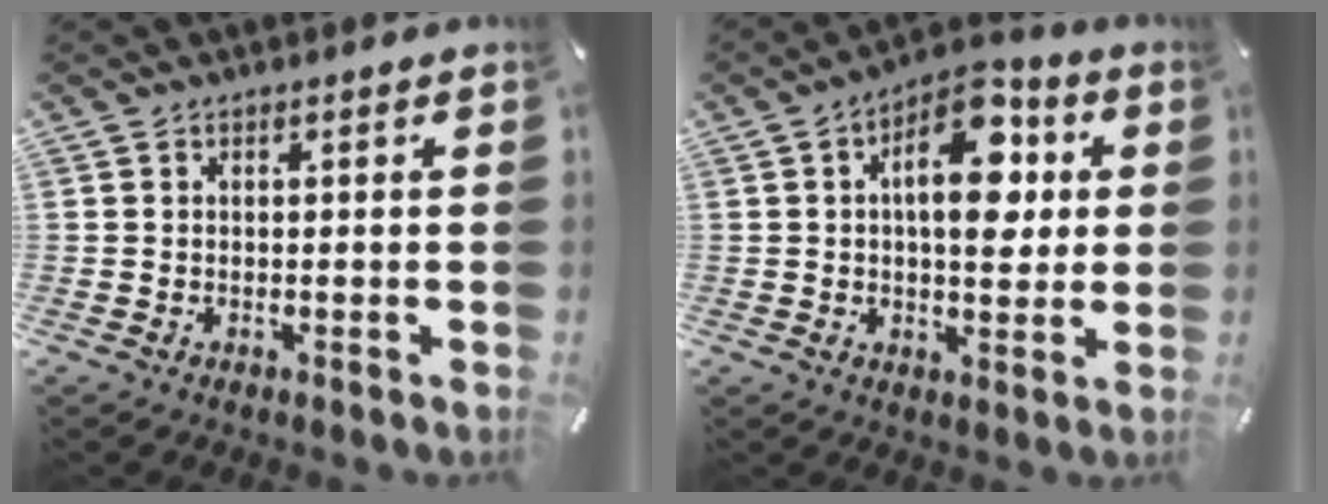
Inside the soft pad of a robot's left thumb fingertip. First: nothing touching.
{"total": 14.4, "force": [3.6, 7.8, 11.5], "torque": [-0.160, -0.007, 0.059]}